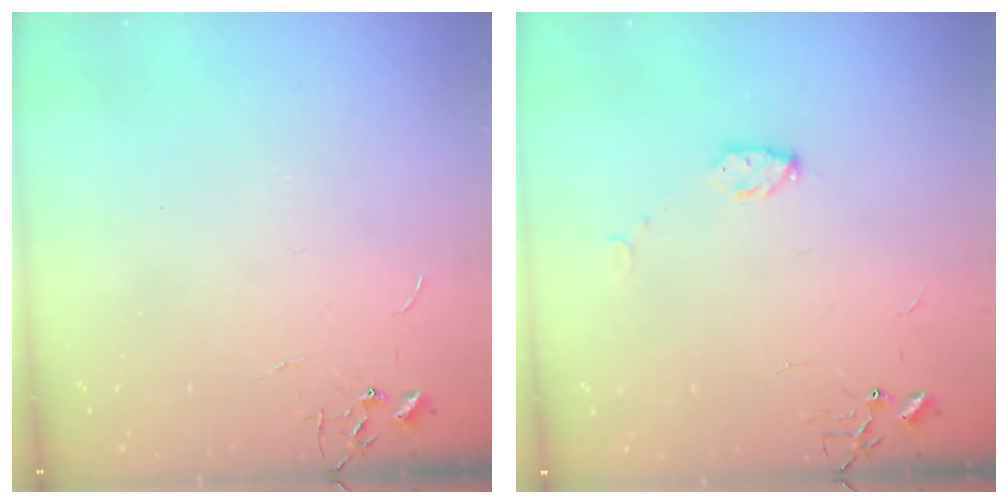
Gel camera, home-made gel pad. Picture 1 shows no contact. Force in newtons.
{"total": 4.5, "press": 4.5, "slide": 0.6}